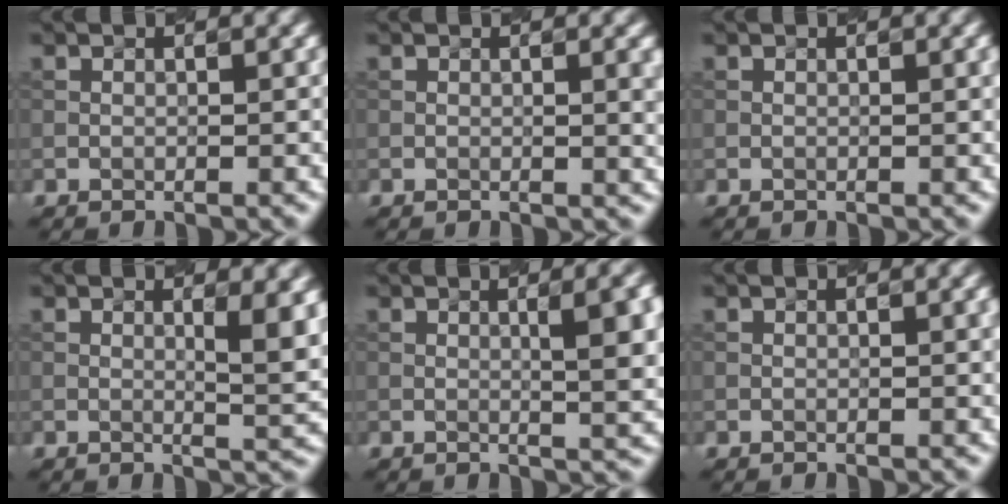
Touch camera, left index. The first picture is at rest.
{"total": 2.4, "force": [0.3, 0.7, 2.3], "torque": [-0.019, 0.004, 0.007]}
{"total": 1.1, "force": [0.2, 0.3, 1.0], "torque": [-0.010, 0.004, 0.001]}
{"total": 4.0, "force": [0.9, 0.9, 3.8], "torque": [-0.045, -0.004, 0.020]}
{"total": 6.0, "force": [0.8, 1.7, 5.7], "torque": [-0.058, 0.010, 0.018]}
{"total": 1.5, "force": [0.3, 0.5, 1.4], "torque": [-0.012, 0.006, 0.003]}